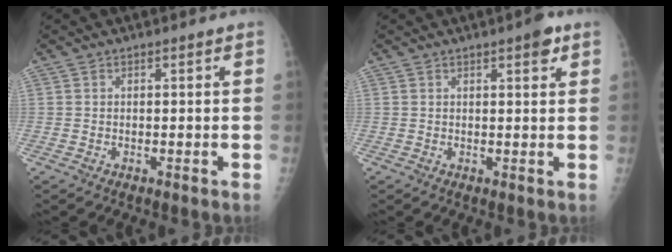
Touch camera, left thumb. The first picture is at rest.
{"total": 3.1, "force": [1.8, 0.8, 2.3], "torque": [-0.025, -0.006, 0.020]}